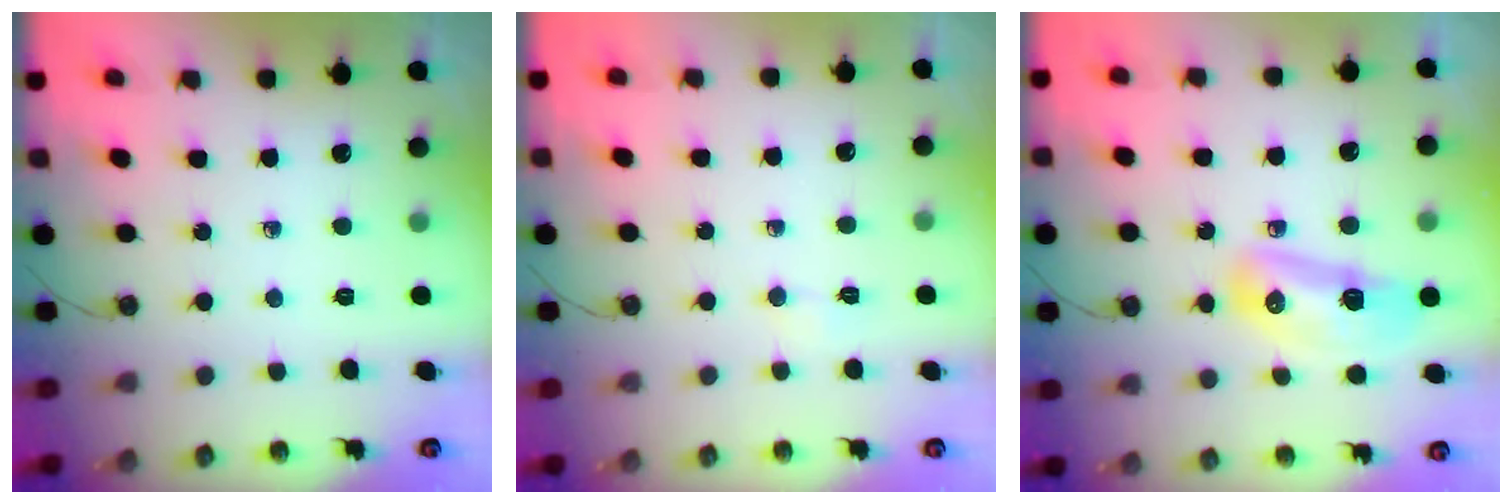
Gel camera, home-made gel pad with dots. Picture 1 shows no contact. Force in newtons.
{"total": 2.6, "press": 2.5, "slide": 0.5}
{"total": 10.8, "press": 10.6, "slide": 1.9}